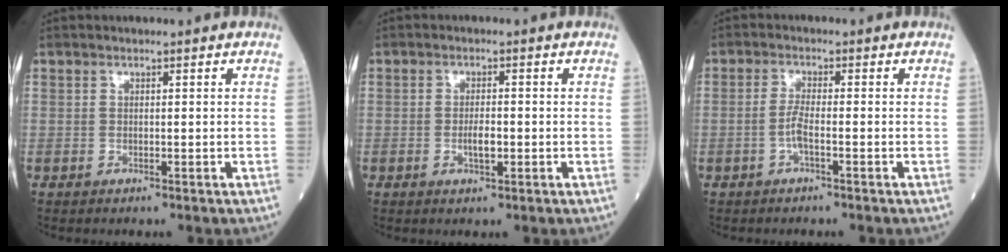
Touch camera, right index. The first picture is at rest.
{"total": 2.6, "force": [-0.7, 0.7, 2.4], "torque": [-0.046, 0.001, -0.010]}
{"total": 2.4, "force": [-1.0, 0.1, 2.2], "torque": [-0.048, 0.000, -0.024]}